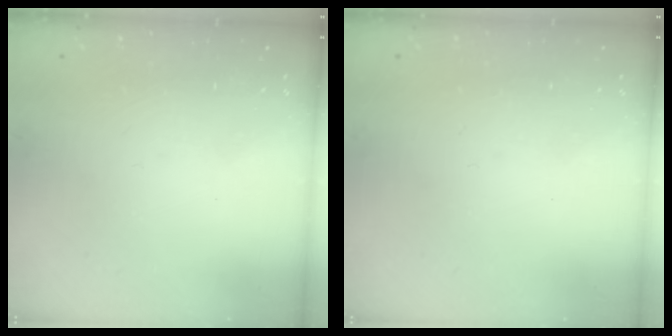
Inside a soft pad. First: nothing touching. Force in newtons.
{"total": 0.0}